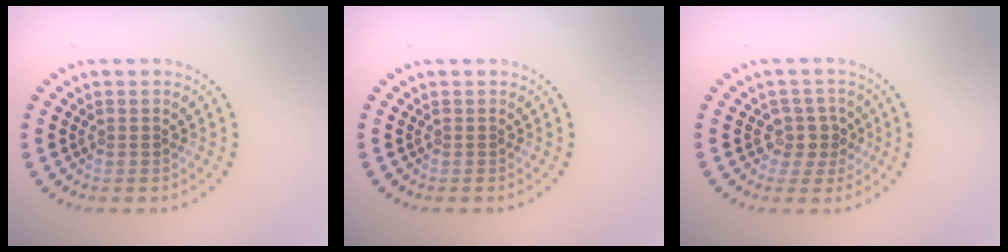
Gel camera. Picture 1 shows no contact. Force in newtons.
{"total": 0.0}
{"total": 2.2, "press": 1.9, "slide": 1.2}